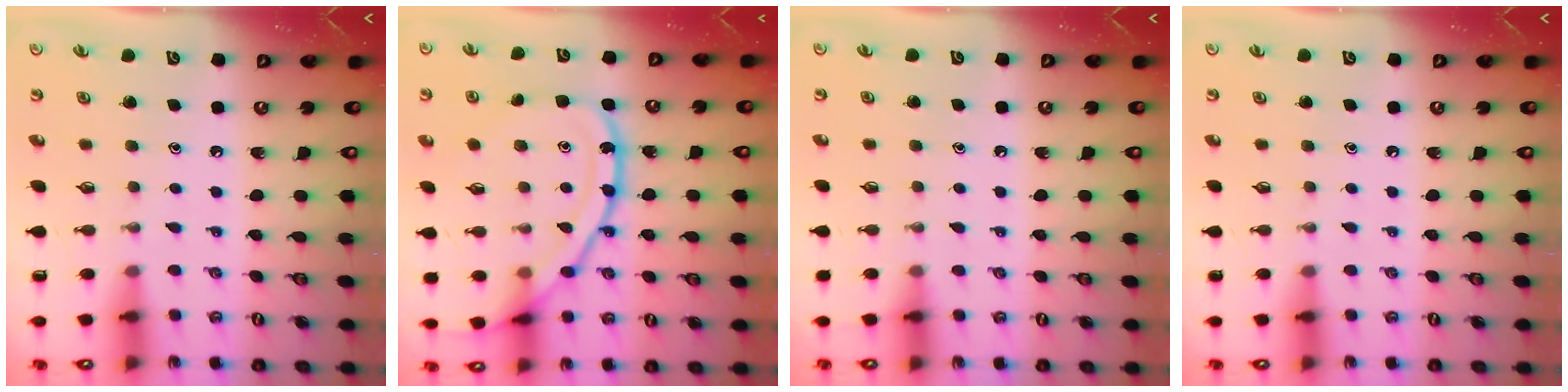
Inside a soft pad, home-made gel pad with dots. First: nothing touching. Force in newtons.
{"total": 15.3, "press": 15.3, "slide": 0.4}
{"total": 3.6, "press": 3.6, "slide": 0.4}
{"total": 0.0}